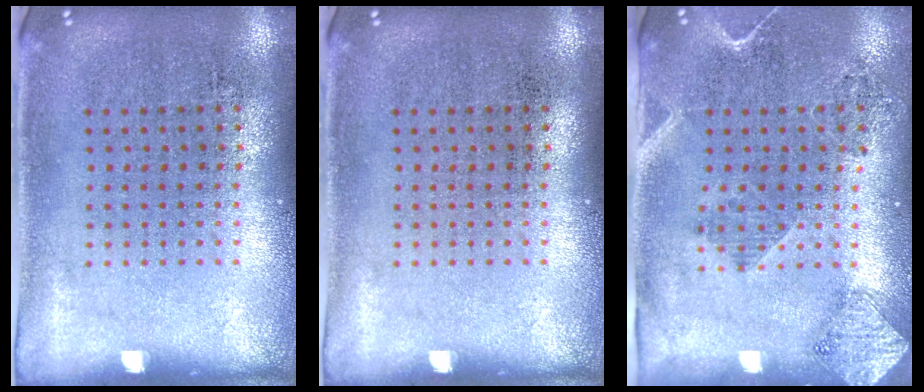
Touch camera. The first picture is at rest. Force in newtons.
{"total": 0.0}
{"total": 1.9, "press": 1.6, "slide": 0.9}